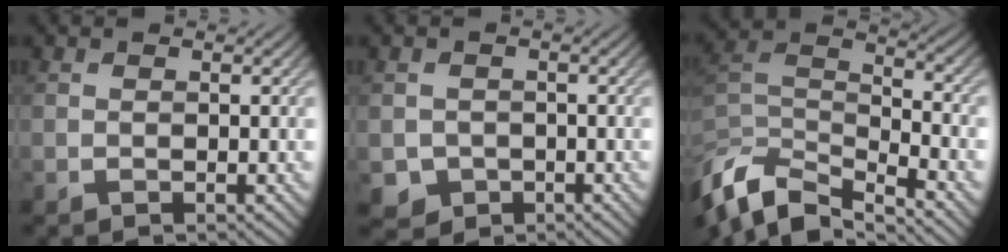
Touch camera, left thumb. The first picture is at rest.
{"total": 2.8, "force": [-1.0, 2.5, 0.5], "torque": [-0.016, -0.012, -0.022]}
{"total": 10.4, "force": [-6.7, 4.4, 6.6], "torque": [-0.153, -0.023, -0.130]}